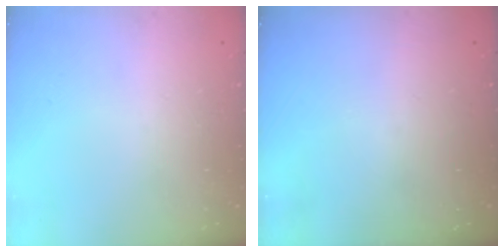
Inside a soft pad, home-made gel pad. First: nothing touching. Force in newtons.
{"total": 0.0}